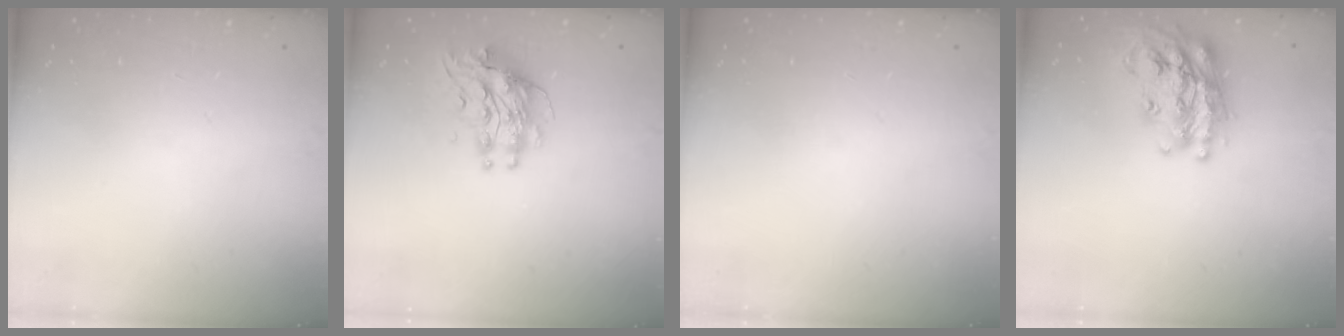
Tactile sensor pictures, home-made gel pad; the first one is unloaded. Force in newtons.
{"total": 9.0, "press": 9.0, "slide": 0.9}
{"total": 0.0}
{"total": 23.5, "press": 23.4, "slide": 2.0}